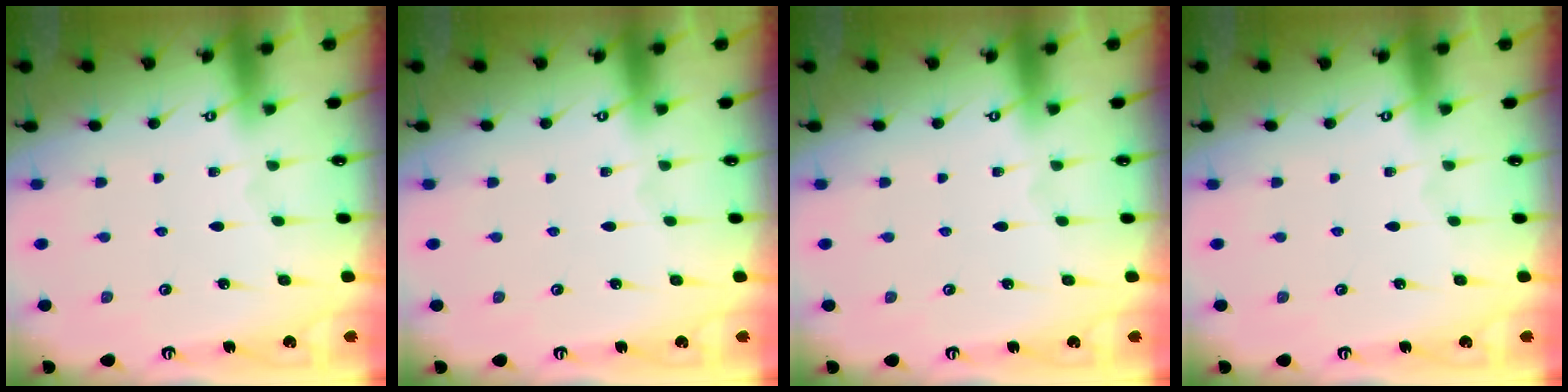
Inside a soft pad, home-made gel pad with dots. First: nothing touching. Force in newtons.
{"total": 0.0}
{"total": 0.0}
{"total": 0.0}